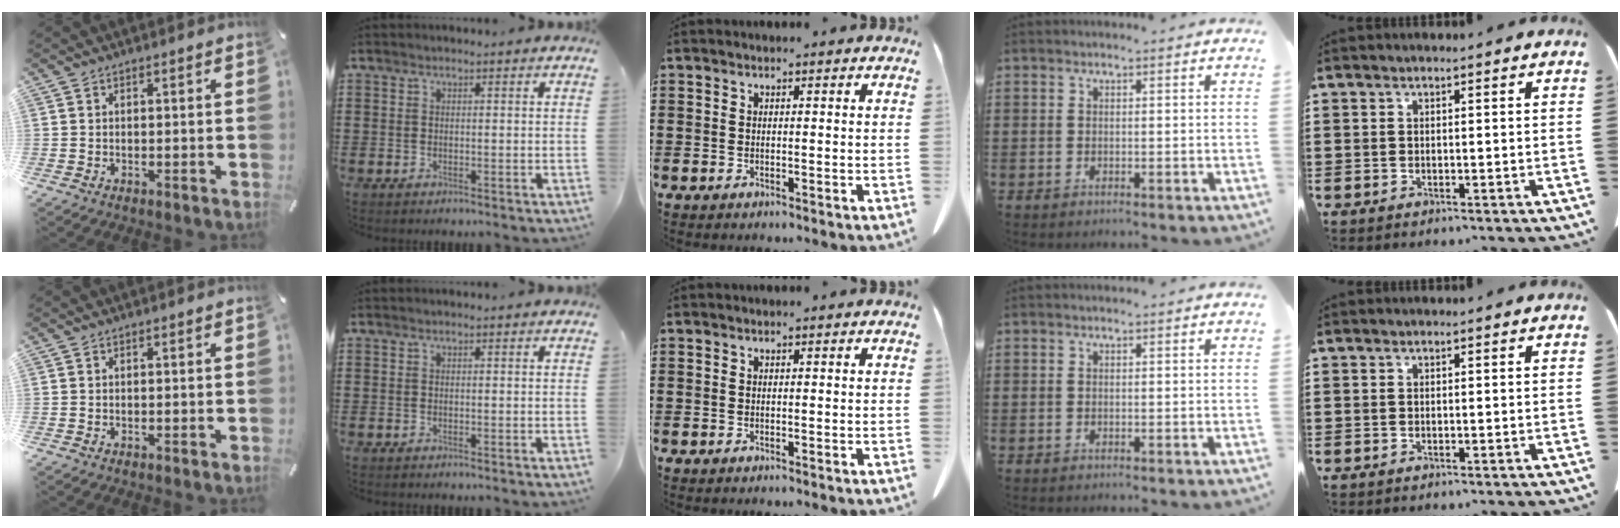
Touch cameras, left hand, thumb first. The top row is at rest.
{}